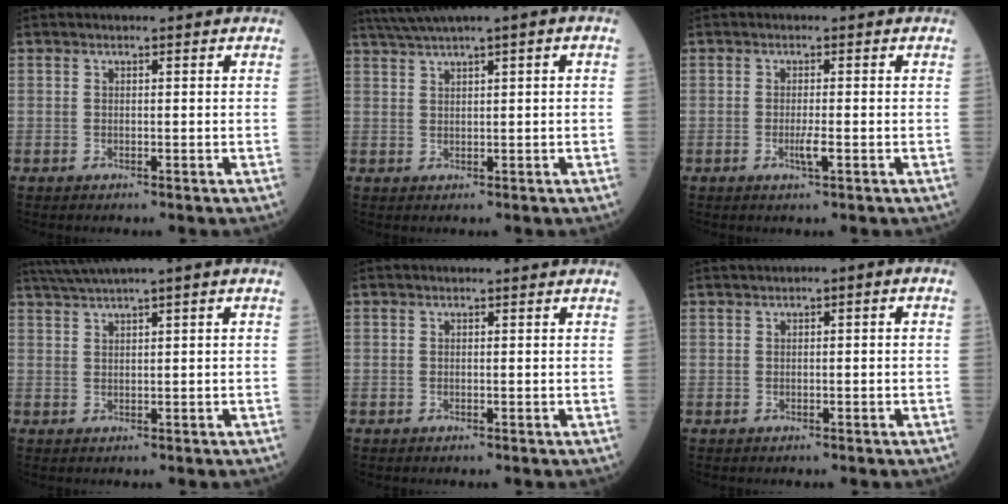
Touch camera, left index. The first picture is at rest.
{"total": 5.2, "force": [3.3, -0.4, 4.0], "torque": [-0.081, 0.022, 0.065]}
{"total": 1.8, "force": [-0.8, 0.0, 1.7], "torque": [-0.034, -0.005, -0.014]}
{"total": 4.7, "force": [3.1, -0.5, 3.5], "torque": [-0.074, 0.020, 0.061]}
{"total": 0.0}
{"total": 1.8, "force": [0.2, 0.6, 1.7], "torque": [-0.025, 0.014, 0.002]}